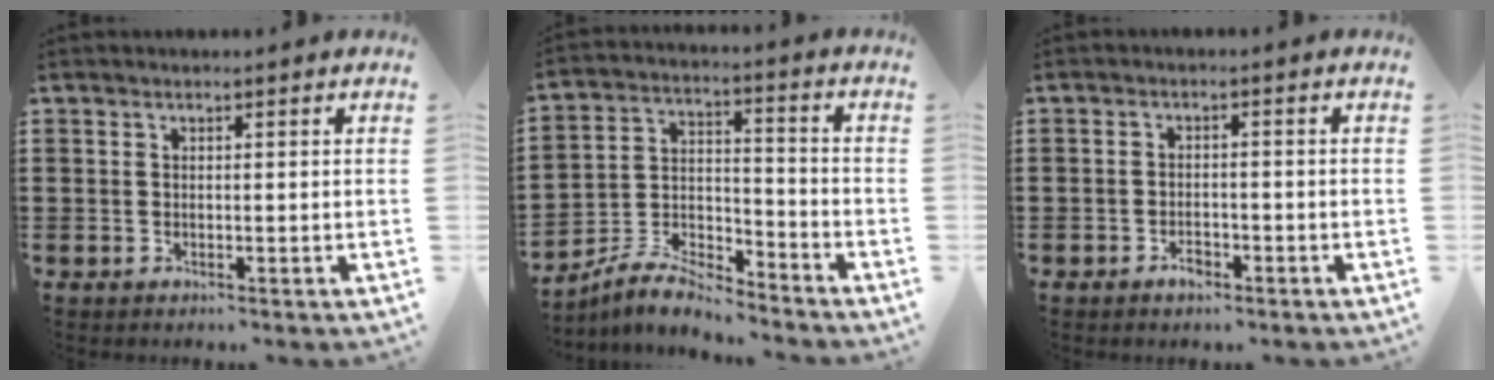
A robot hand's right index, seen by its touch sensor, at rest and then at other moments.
{"total": 6.5, "force": [-6.1, 1.4, 1.9], "torque": [-0.047, 0.008, -0.121]}
{"total": 2.3, "force": [-1.4, 1.1, 1.3], "torque": [-0.026, 0.002, -0.028]}